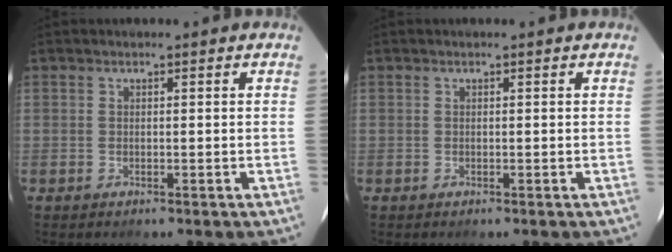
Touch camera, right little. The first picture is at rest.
{"total": 0.0}